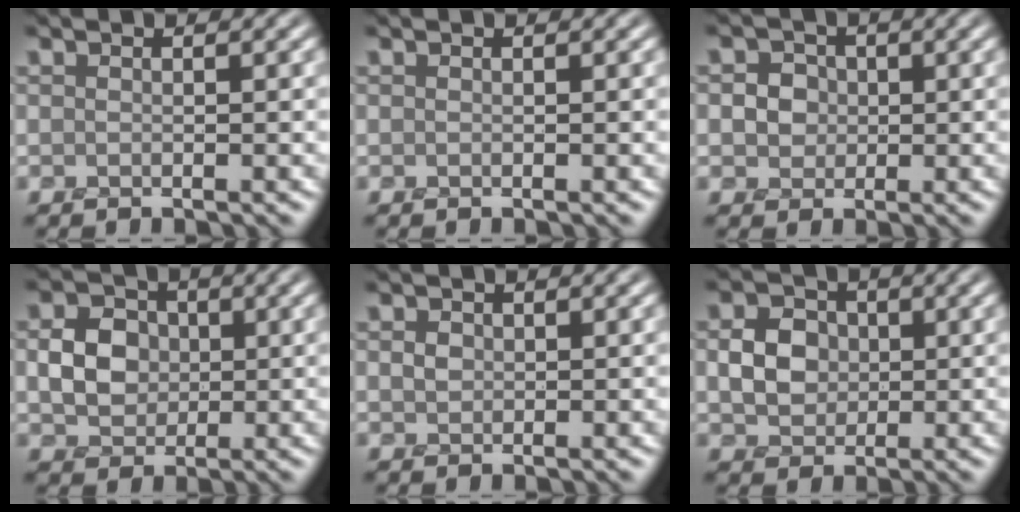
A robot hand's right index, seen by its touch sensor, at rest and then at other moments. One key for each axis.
{"total": 0.0}
{"total": 2.3, "fx": -0.2, "fy": 2.1, "fz": 0.8, "tx": 0.003, "ty": 0.002, "tz": -0.016}
{"total": 3.4, "fx": -0.1, "fy": 2.9, "fz": 1.8, "tx": -0.035, "ty": -0.002, "tz": -0.004}
{"total": 1.0, "fx": 0.2, "fy": 0.9, "fz": 0.4, "tx": -0.008, "ty": -0.003, "tz": 0.005}
{"total": 3.1, "fx": -0.1, "fy": 2.6, "fz": 1.7, "tx": -0.030, "ty": -0.002, "tz": -0.004}